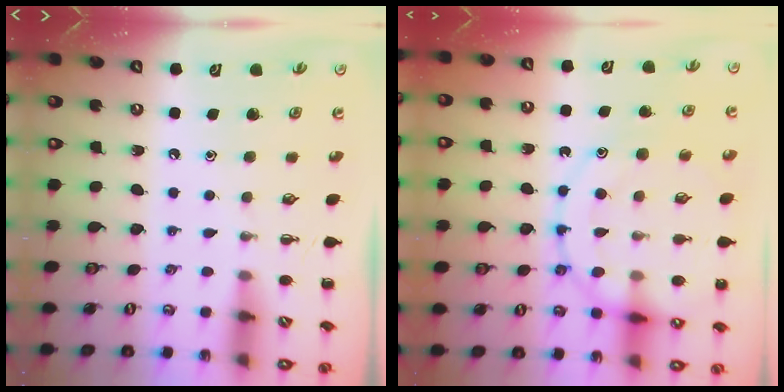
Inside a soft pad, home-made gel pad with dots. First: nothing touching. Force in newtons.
{"total": 16.6, "press": 16.5, "slide": 2.0}